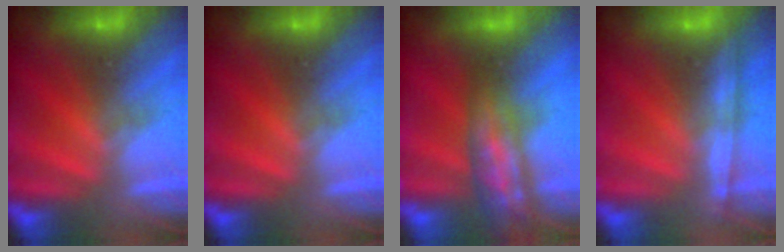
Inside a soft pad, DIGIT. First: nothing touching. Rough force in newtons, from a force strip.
{"total": 0.0}
{"total": 3.0}
{"total": 1.2}